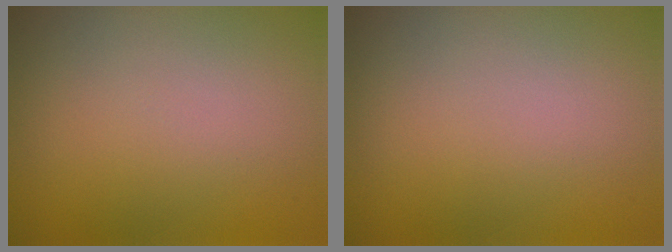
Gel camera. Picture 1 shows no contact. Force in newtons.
{"total": 0.0}